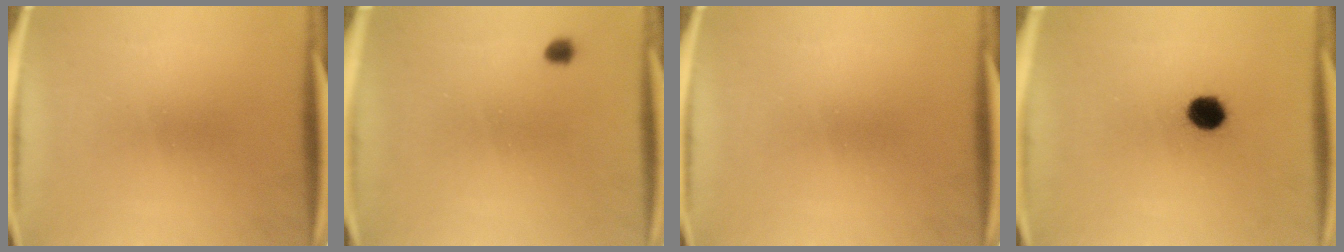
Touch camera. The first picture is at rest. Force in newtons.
{"total": 1.3}
{"total": 0.0}
{"total": 6.1}